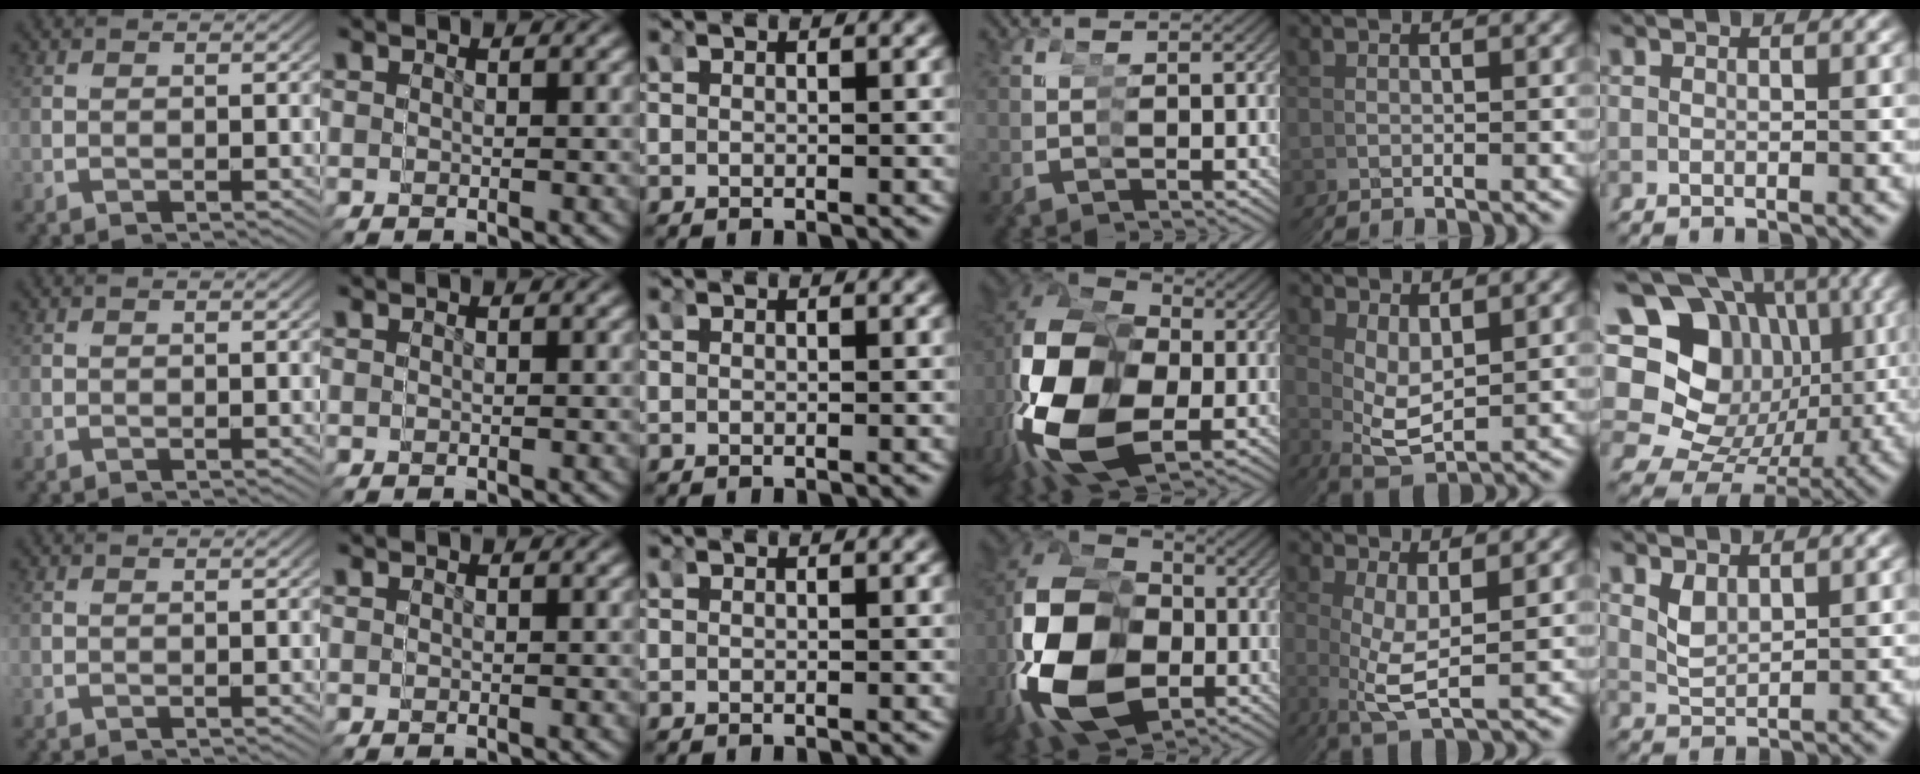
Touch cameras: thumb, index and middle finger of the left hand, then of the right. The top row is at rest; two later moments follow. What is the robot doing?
{"motion": "grasp_and_lifting", "object": "scissors"}